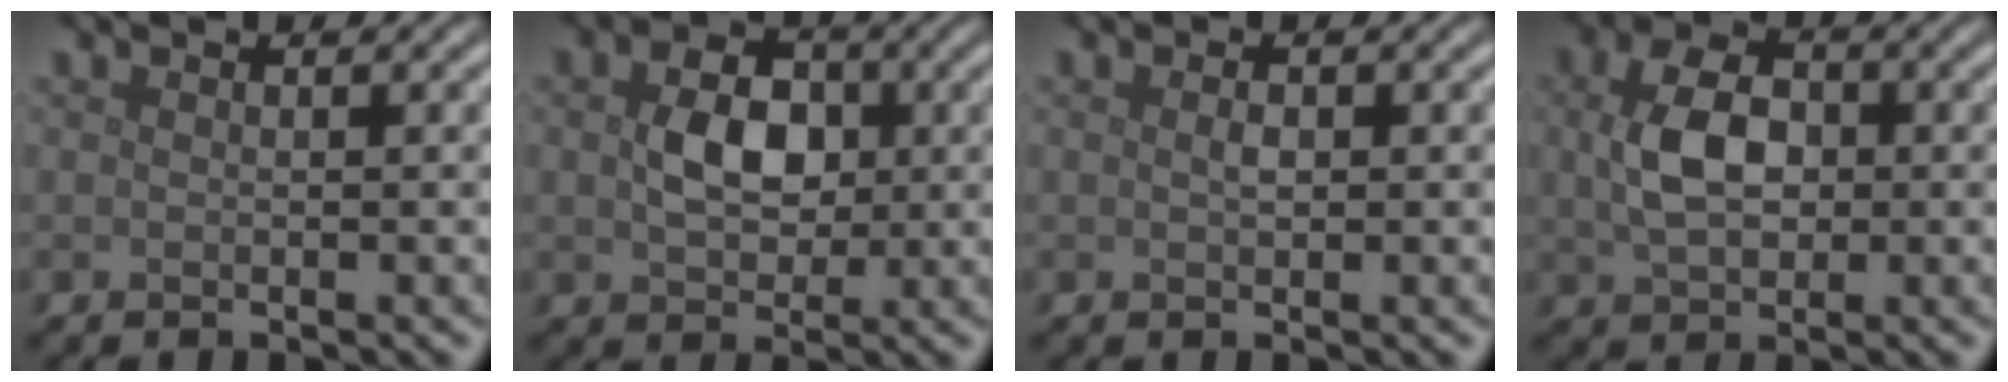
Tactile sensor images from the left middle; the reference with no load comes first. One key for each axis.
{"total": 4.3, "fx": 0.4, "fy": 3.2, "fz": 3.0, "tx": -0.063, "ty": 0.000, "tz": 0.003}
{"total": 0.8, "fx": 0.1, "fy": 0.4, "fz": 0.7, "tx": -0.015, "ty": 0.001, "tz": 0.002}
{"total": 5.0, "fx": 0.5, "fy": 3.4, "fz": 3.7, "tx": -0.082, "ty": 0.005, "tz": 0.006}